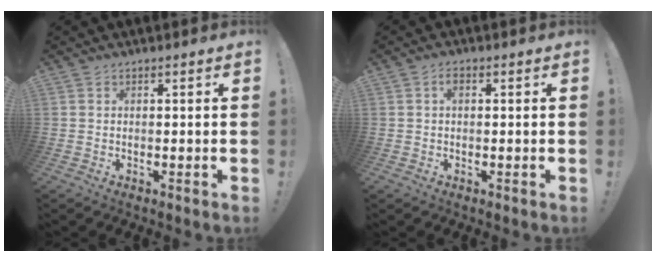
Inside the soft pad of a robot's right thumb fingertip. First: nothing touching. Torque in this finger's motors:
{"motor_torque": [0.05, 0.74, -0.09, 0.03, 0.00]}